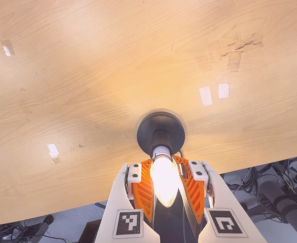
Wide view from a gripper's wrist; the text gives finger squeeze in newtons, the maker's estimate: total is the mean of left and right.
{"total": 26.0, "left": 23.1, "right": 29.0}